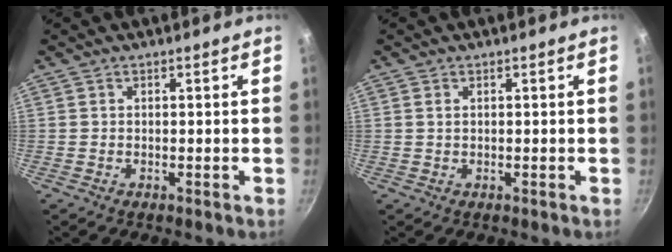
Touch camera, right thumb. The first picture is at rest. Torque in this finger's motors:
{"motor_torque": [-0.08, 0.15, -0.29, 0.25, -0.03]}